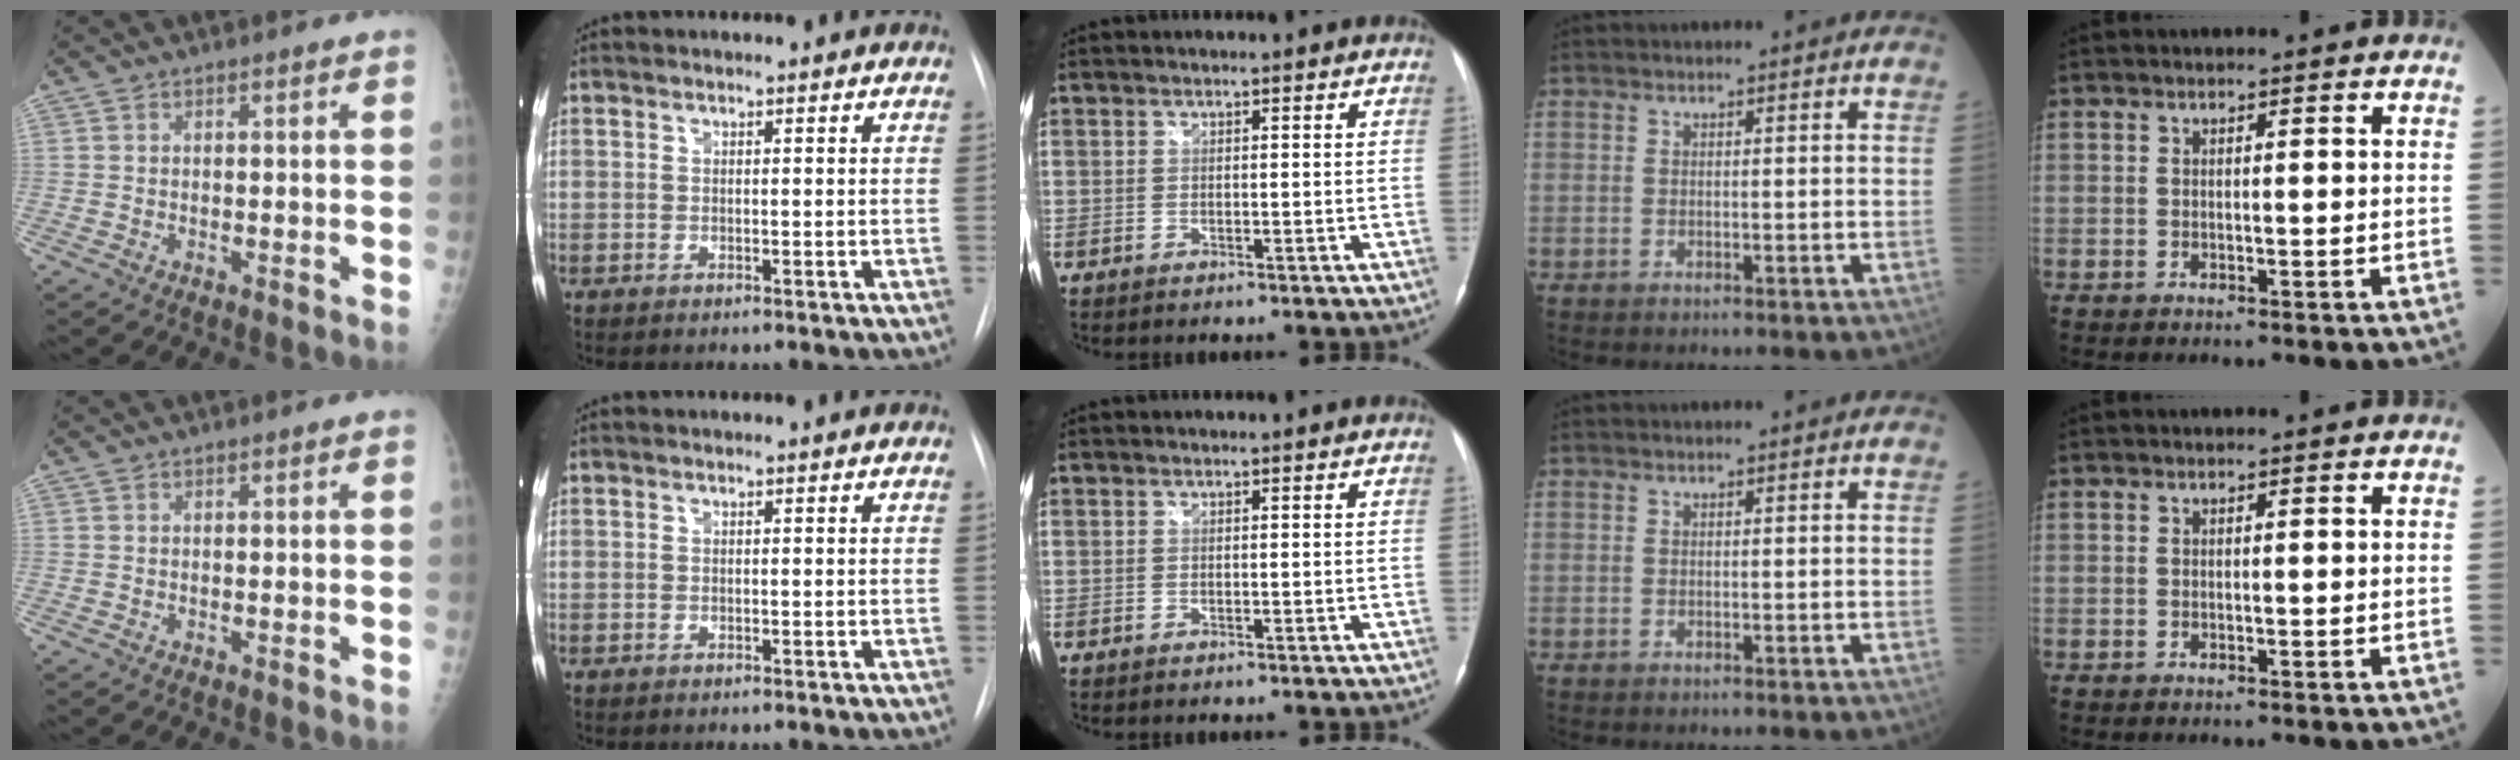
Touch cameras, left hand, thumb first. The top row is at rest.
{}